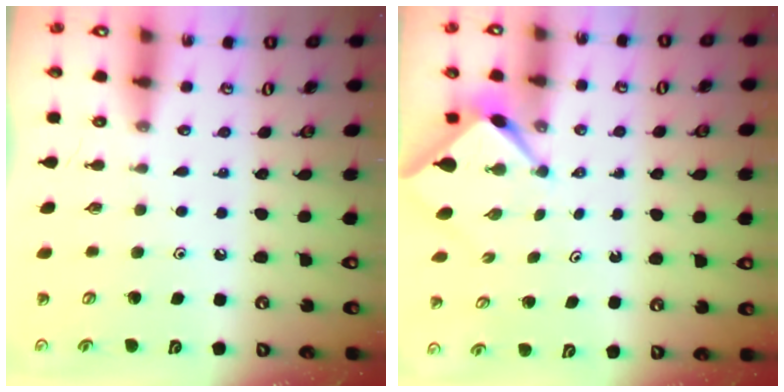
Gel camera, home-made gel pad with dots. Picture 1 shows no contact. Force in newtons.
{"total": 2.6, "press": 2.6, "slide": 0.3}